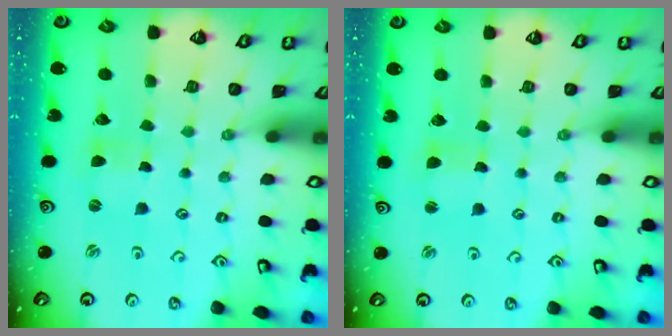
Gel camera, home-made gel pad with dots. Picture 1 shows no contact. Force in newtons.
{"total": 1.8, "press": 1.8, "slide": 0.3}